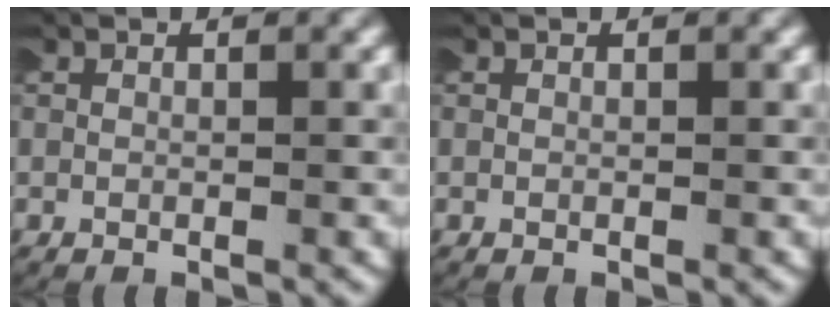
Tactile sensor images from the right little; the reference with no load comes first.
{"total": 0.0}